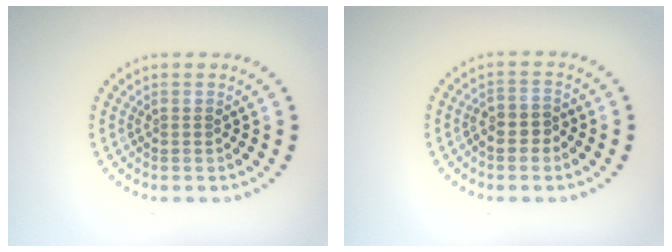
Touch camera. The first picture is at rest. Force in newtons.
{"total": 1.6, "press": 1.4, "slide": 0.9}